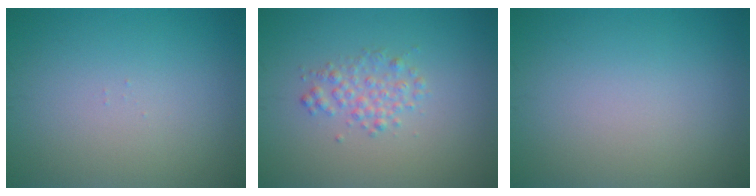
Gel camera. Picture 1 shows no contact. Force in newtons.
{"total": 2.0, "press": 2.0, "slide": 0.0}
{"total": 0.0}